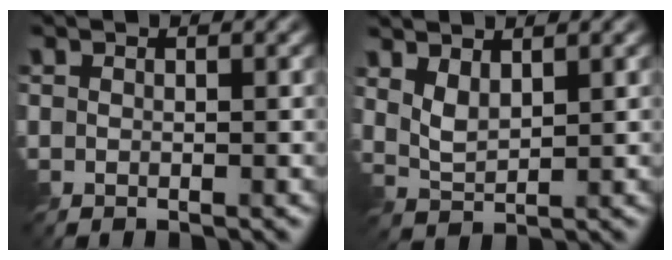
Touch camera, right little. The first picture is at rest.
{"total": 2.2, "force": [1.3, 0.9, 1.6], "torque": [-0.042, -0.007, 0.029]}